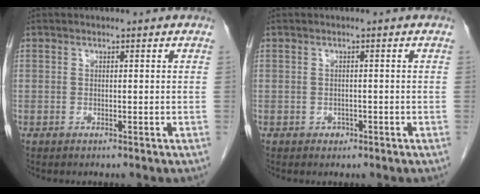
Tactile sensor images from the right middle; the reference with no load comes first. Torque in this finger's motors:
{"motor_torque": [0.20, 0.01, -0.02, -0.01]}